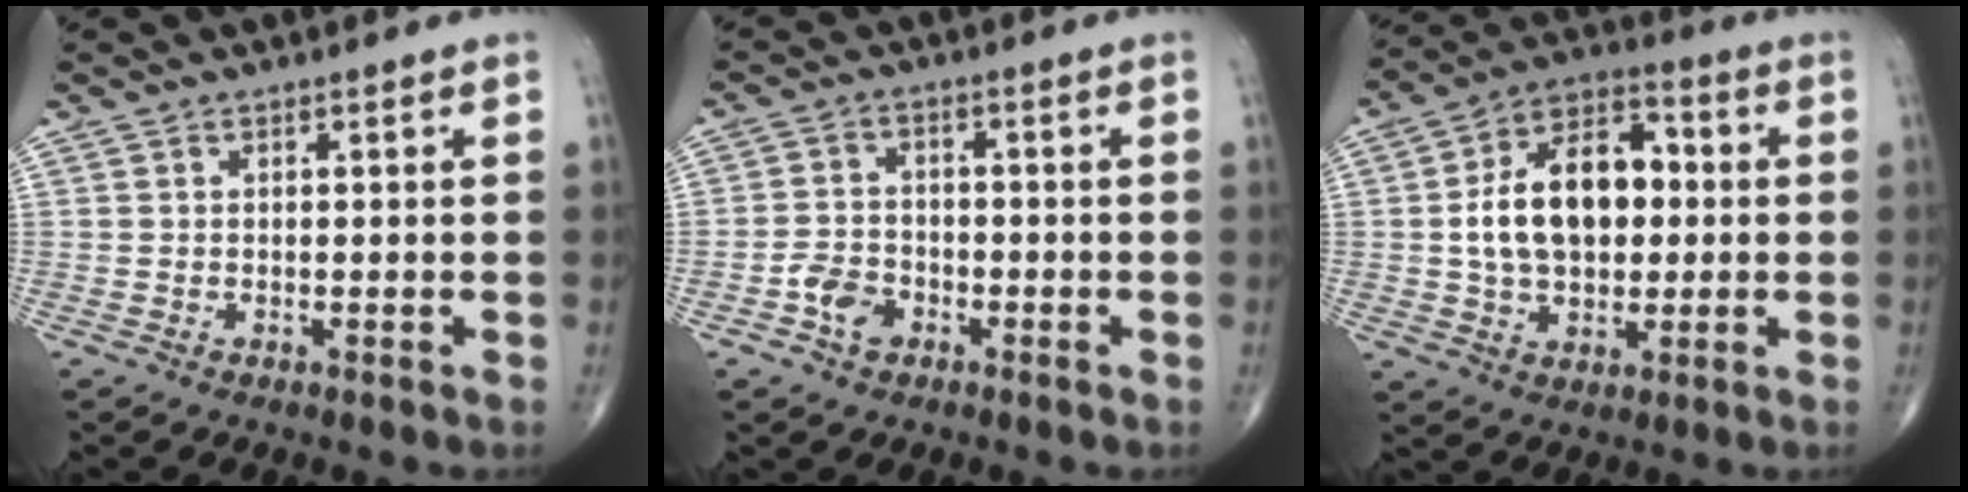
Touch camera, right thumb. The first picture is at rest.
{"total": 4.8, "force": [-2.4, 3.4, 2.4], "torque": [-0.034, 0.019, -0.046]}
{"total": 16.4, "force": [0.9, 10.6, 12.6], "torque": [-0.185, 0.027, 0.011]}